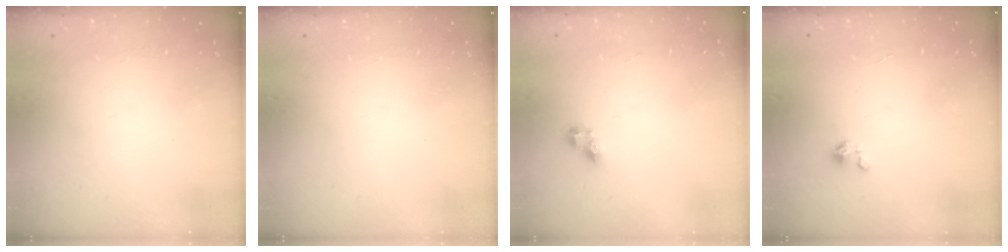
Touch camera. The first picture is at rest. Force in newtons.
{"total": 0.0}
{"total": 3.4, "press": 3.4, "slide": 0.3}
{"total": 0.0}